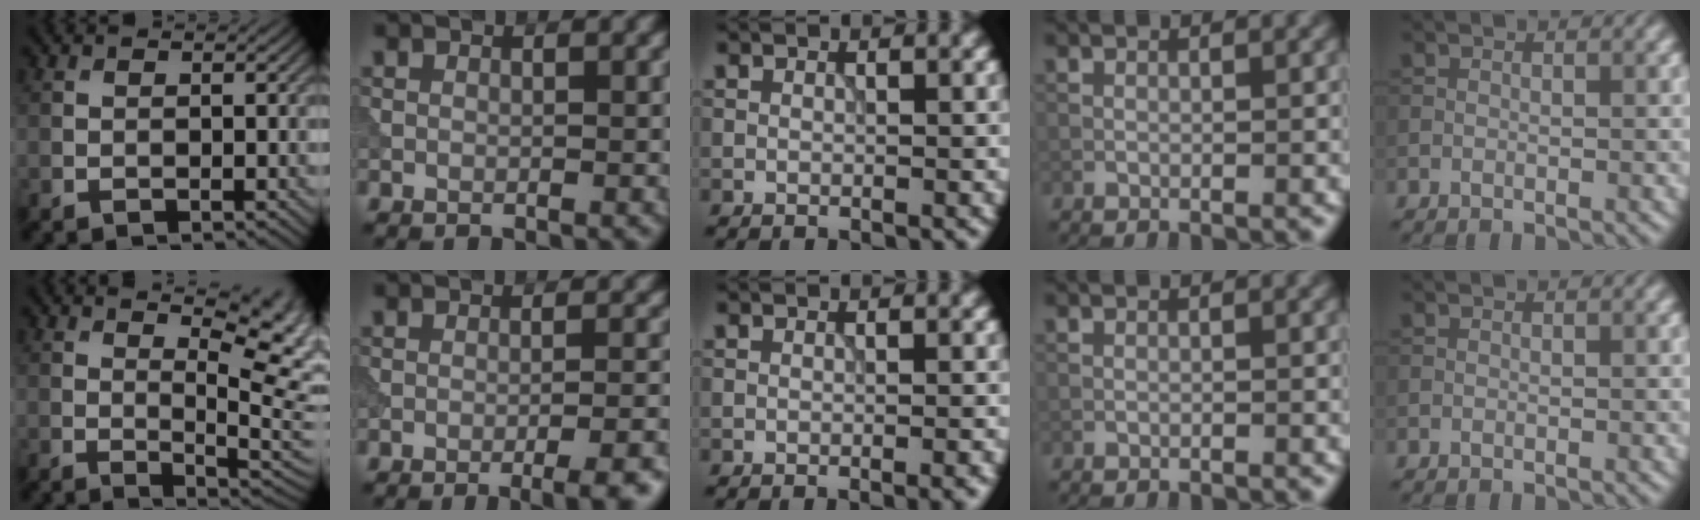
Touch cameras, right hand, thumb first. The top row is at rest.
{"thumb": {"total": 10.0, "force": [4.5, 2.8, 8.5], "torque": [-0.130, 0.009, 0.065]}, "index": {"total": 6.5, "force": [-3.9, 2.0, 4.8], "torque": [-0.042, 0.007, -0.041]}, "middle": {"total": 1.4, "force": [-0.6, 0.3, 1.2], "torque": [-0.006, 0.001, -0.011]}}